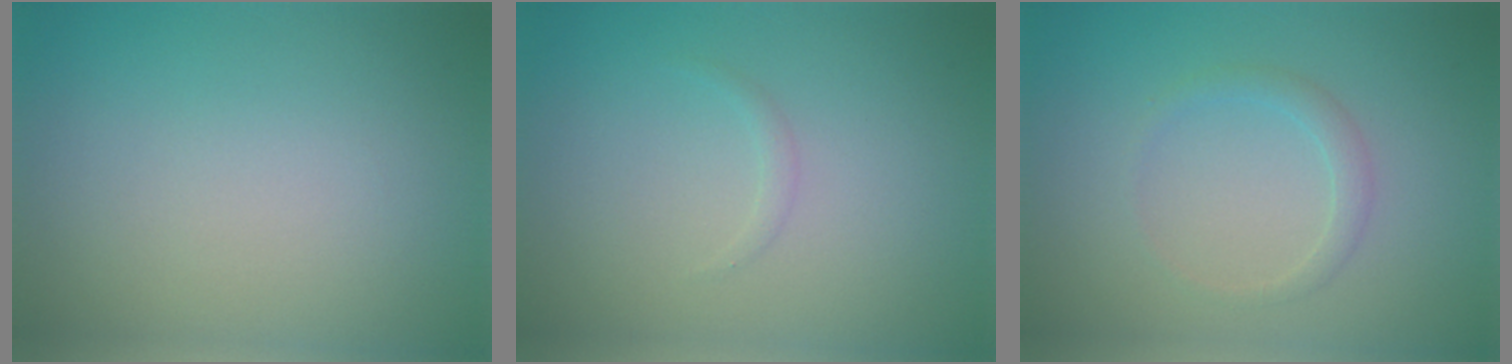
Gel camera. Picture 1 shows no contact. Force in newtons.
{"total": 0.5, "press": 0.5, "slide": 0.0}
{"total": 1.4, "press": 1.4, "slide": 0.1}